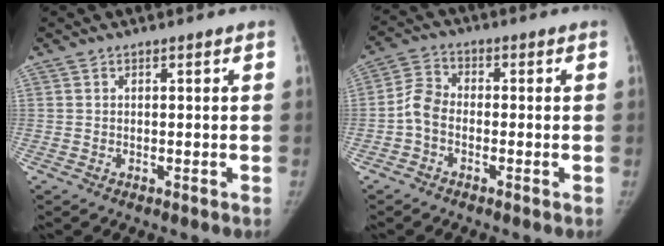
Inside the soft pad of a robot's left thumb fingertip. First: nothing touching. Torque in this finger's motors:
{"motor_torque": [0.10, 0.12, -0.04, 0.04, 0.02]}